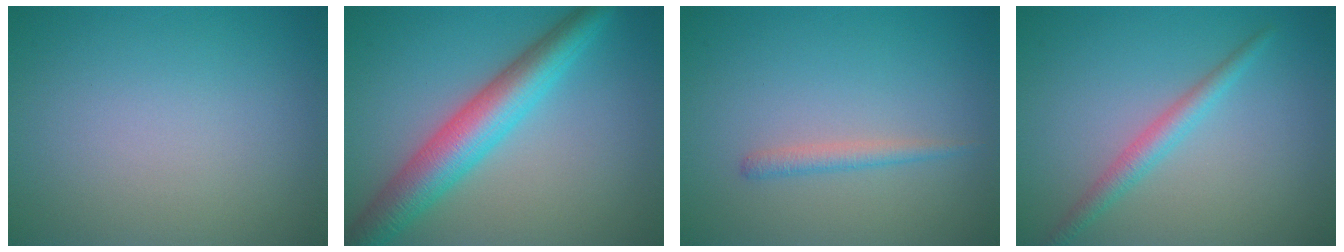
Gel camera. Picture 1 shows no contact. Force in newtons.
{"total": 6.6, "press": 6.6, "slide": 0.3}
{"total": 1.3, "press": 1.3, "slide": 0.0}
{"total": 2.2, "press": 2.2, "slide": 0.0}